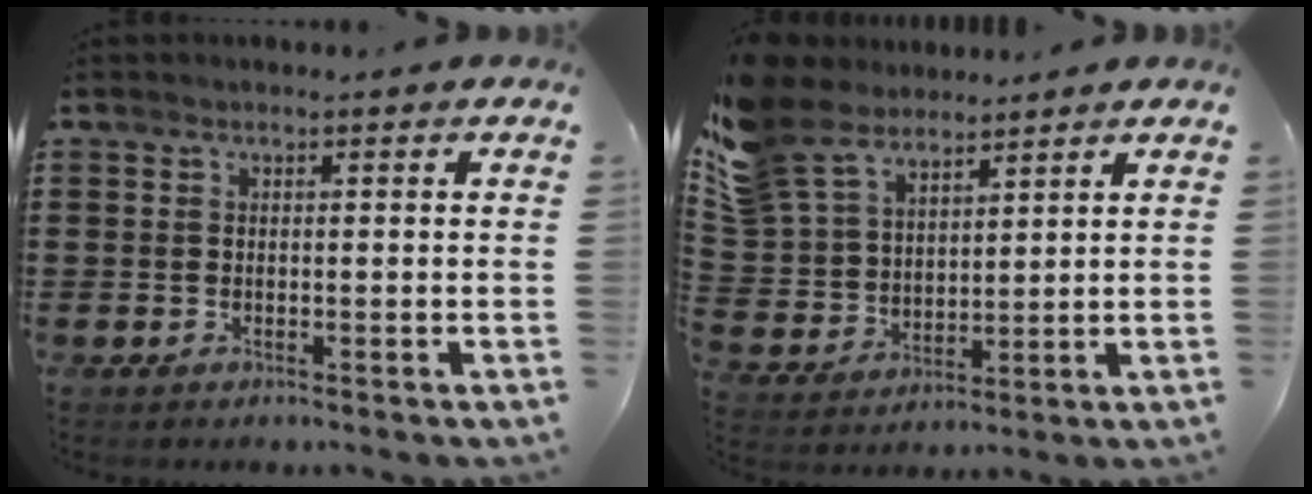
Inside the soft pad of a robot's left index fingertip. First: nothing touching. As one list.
[{"total": 9.4, "force": [7.7, 4.6, 2.8], "torque": [-0.102, -0.033, 0.149]}]